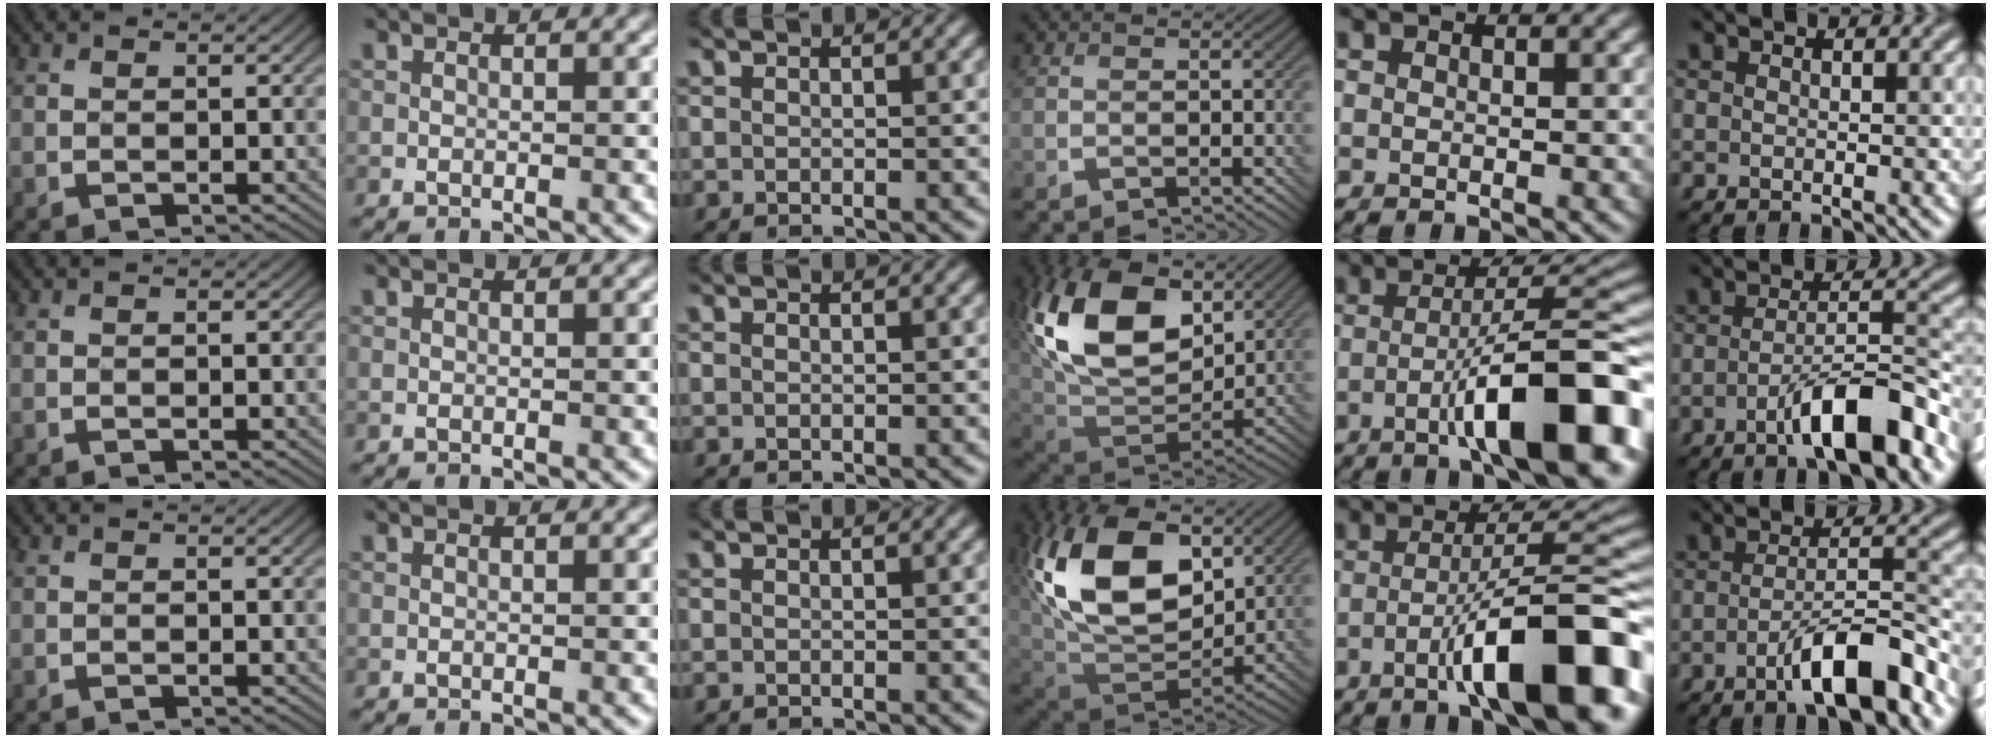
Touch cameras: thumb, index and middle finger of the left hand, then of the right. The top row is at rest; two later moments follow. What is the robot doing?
{"motion": "insert", "object": "bottle cap"}